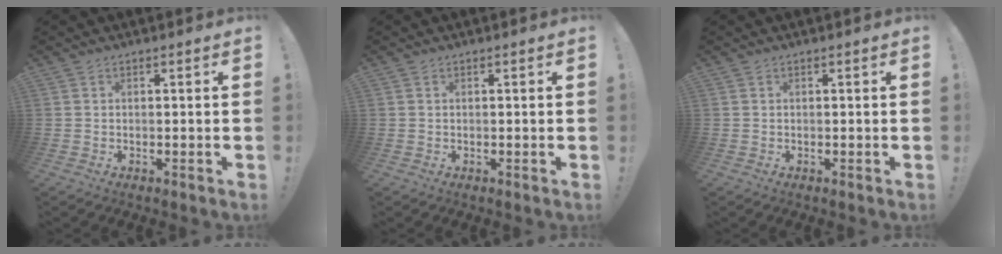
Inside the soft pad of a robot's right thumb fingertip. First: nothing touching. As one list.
[{"total": 0.0}, {"total": 0.0}]